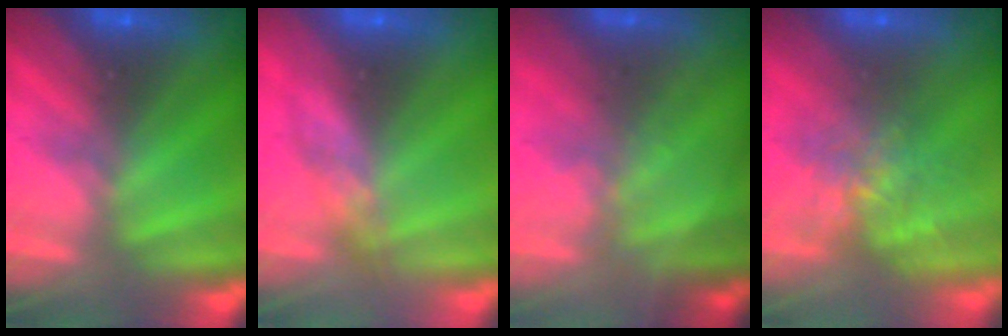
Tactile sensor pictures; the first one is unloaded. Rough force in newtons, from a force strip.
{"total": 2.8}
{"total": 1.4}
{"total": 7.7}